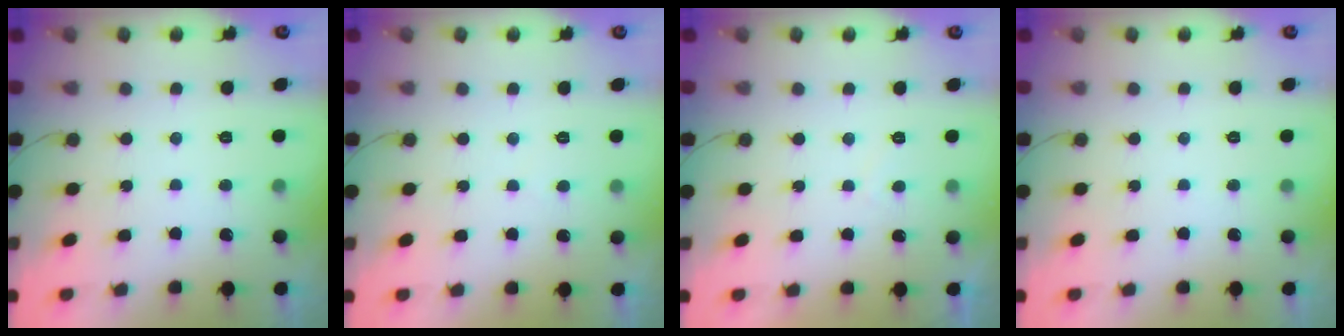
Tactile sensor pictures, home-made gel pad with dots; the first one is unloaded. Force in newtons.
{"total": 2.6, "press": 2.6, "slide": 0.3}
{"total": 1.3, "press": 1.1, "slide": 0.6}
{"total": 0.0}